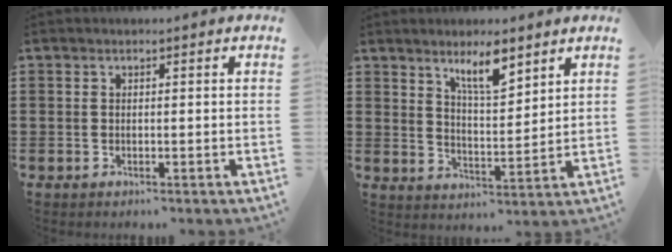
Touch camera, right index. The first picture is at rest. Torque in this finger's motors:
{"motor_torque": [0.22, 0.20, 0.19, 0.06]}